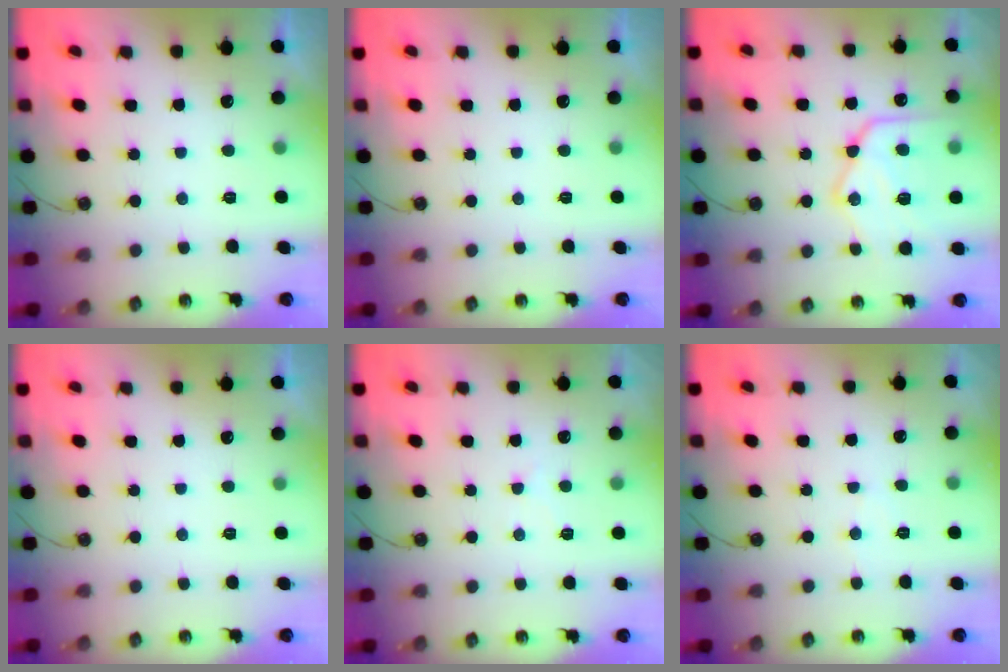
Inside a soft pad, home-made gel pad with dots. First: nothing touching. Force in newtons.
{"total": 0.0}
{"total": 18.7, "press": 18.7, "slide": 1.1}
{"total": 0.0}
{"total": 4.5, "press": 4.5, "slide": 0.5}
{"total": 4.4, "press": 4.4, "slide": 0.6}